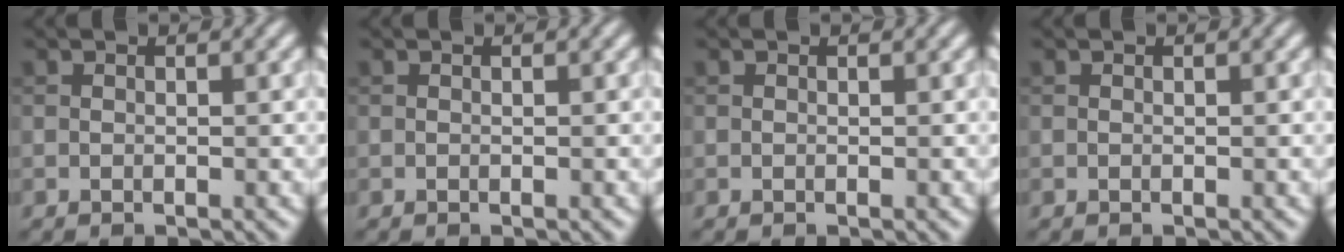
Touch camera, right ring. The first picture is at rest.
{"total": 0.0}
{"total": 0.0}
{"total": 0.0}